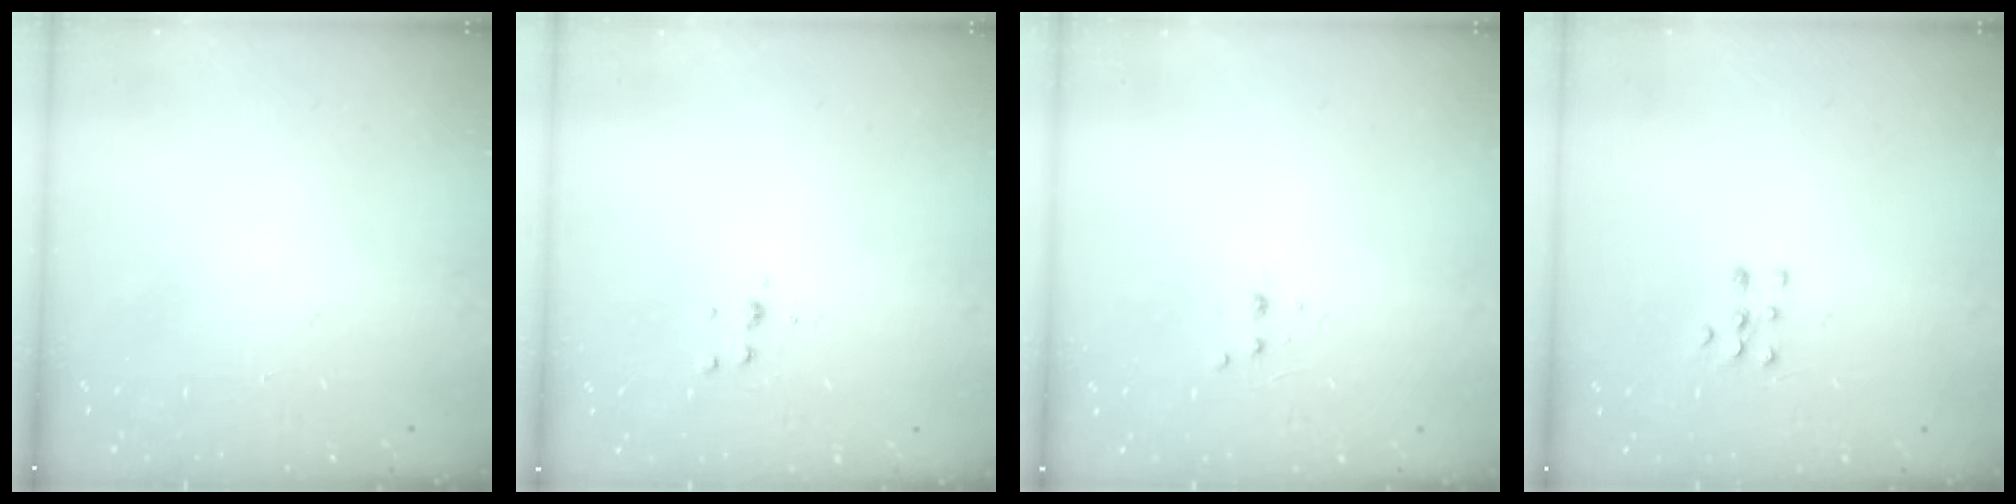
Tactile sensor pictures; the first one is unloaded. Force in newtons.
{"total": 4.4, "press": 4.3, "slide": 0.4}
{"total": 2.9, "press": 2.7, "slide": 1.0}
{"total": 5.5, "press": 5.5, "slide": 0.9}